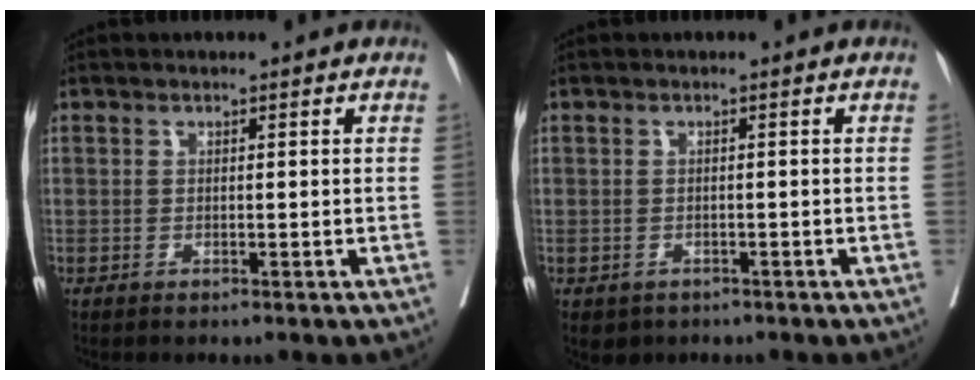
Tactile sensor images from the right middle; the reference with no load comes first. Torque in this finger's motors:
{"motor_torque": [0.29, -0.21, 0.02, 0.01]}